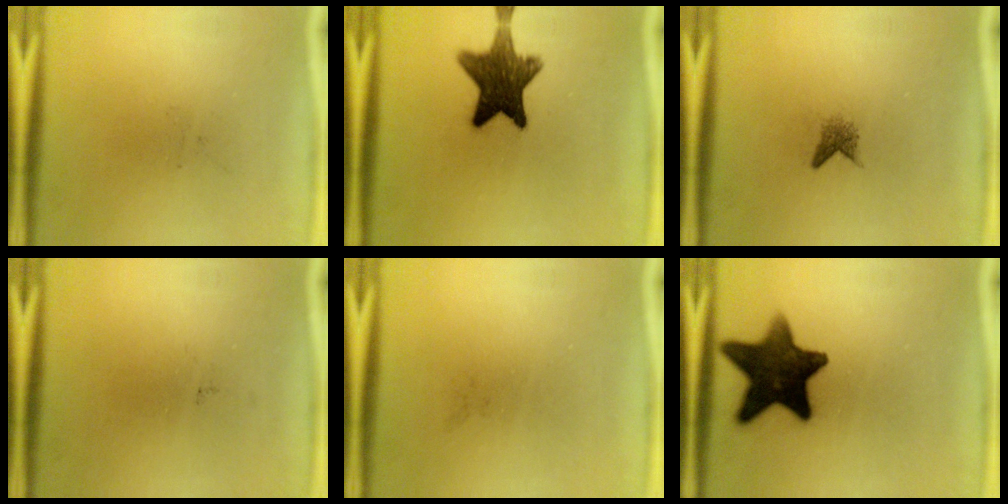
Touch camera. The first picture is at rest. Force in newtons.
{"total": 11.5}
{"total": 1.6}
{"total": 0.0}
{"total": 0.0}
{"total": 14.5}